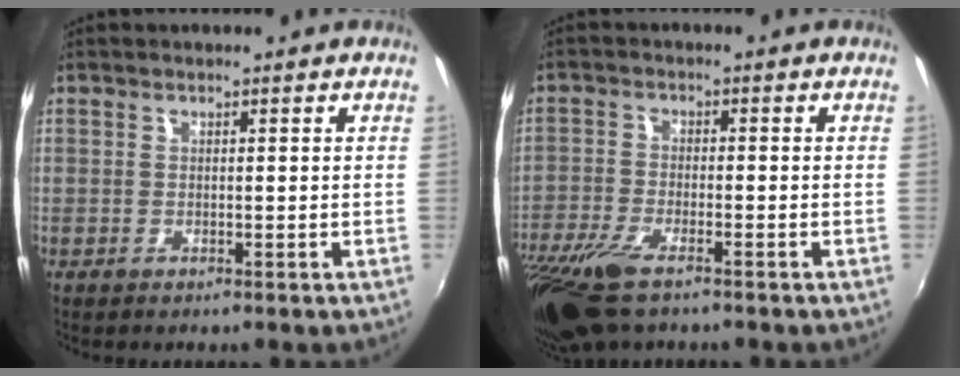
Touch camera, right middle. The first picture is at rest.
{"total": 11.6, "force": [-8.2, 3.6, 7.4], "torque": [-0.177, -0.043, -0.160]}